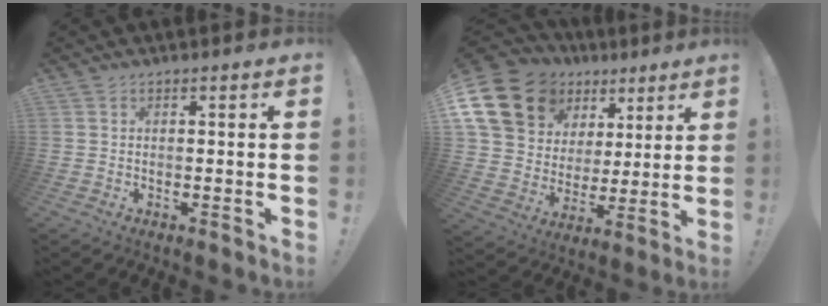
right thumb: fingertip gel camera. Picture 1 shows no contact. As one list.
[{"total": 19.0, "force": [10.2, 13.8, 8.1], "torque": [-0.143, -0.051, 0.216]}]